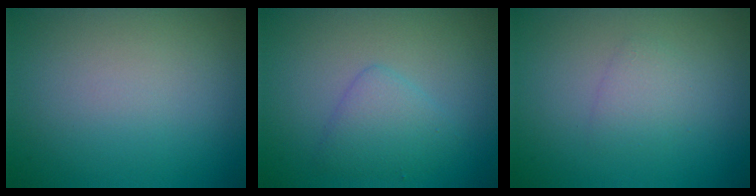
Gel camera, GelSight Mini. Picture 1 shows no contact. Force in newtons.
{"total": 2.5, "press": 2.5, "slide": 0.1}
{"total": 1.5, "press": 1.5, "slide": 0.1}